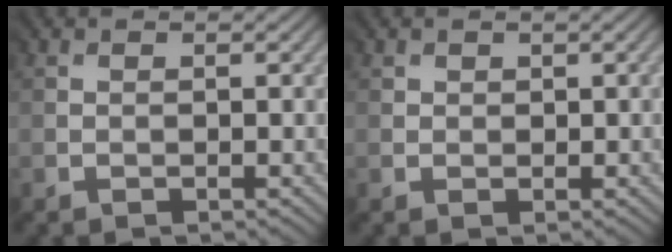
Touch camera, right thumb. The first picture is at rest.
{"total": 0.7, "force": [0.5, 0.5, -0.1], "torque": [0.003, 0.000, 0.009]}